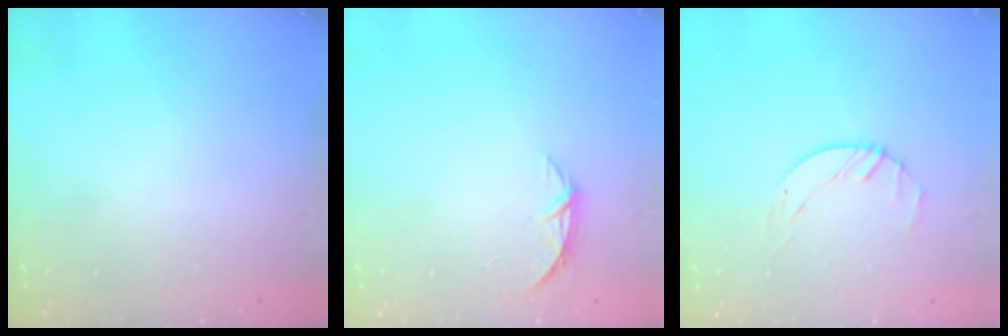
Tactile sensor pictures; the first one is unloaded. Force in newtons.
{"total": 5.7, "press": 5.6, "slide": 0.4}
{"total": 1.7, "press": 1.7, "slide": 0.3}